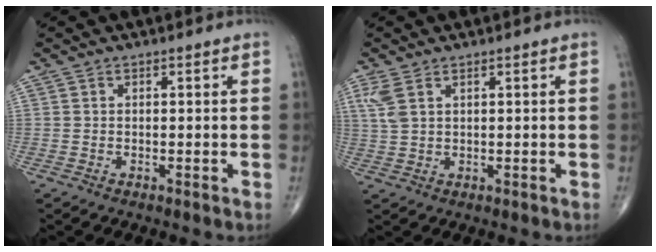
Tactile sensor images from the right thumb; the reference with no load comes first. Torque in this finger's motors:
{"motor_torque": [-0.06, 0.22, 0.50, 0.39, 0.03]}